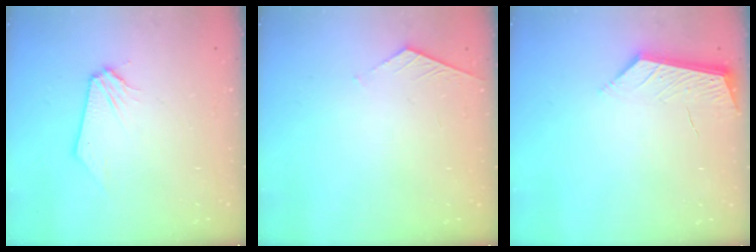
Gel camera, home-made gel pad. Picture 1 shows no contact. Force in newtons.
{"total": 4.1, "press": 4.1, "slide": 0.3}
{"total": 4.3, "press": 4.2, "slide": 0.5}